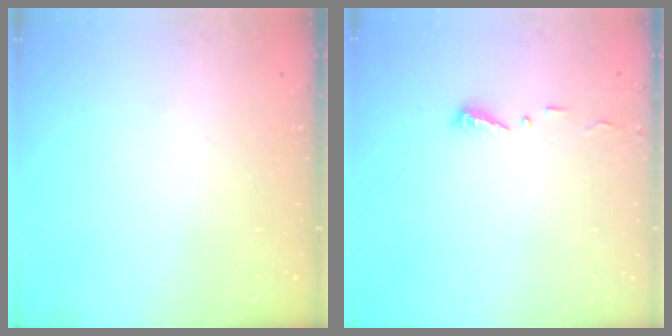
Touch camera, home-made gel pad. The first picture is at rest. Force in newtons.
{"total": 4.7, "press": 4.7, "slide": 0.5}